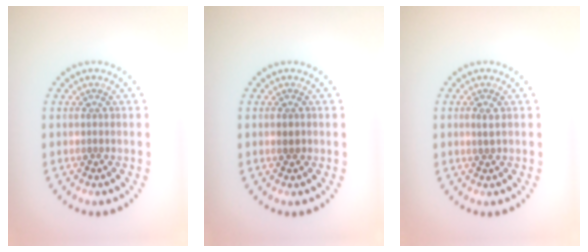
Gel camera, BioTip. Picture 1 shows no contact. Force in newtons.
{"total": 0.8, "press": 0.8, "slide": 0.1}
{"total": 0.9, "press": 0.8, "slide": 0.2}